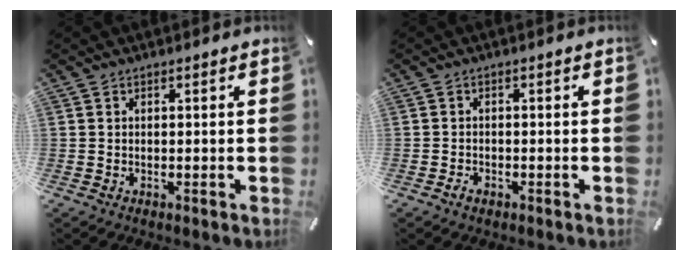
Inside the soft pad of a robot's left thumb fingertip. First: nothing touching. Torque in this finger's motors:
{"motor_torque": [0.00, 0.00, 0.03, 0.02, 0.00]}